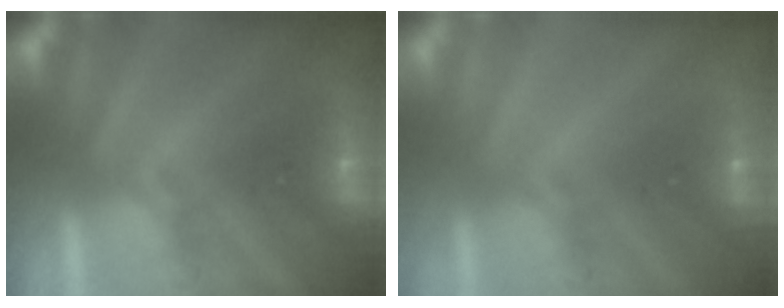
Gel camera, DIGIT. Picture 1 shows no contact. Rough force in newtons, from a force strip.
{"total": 2.9}